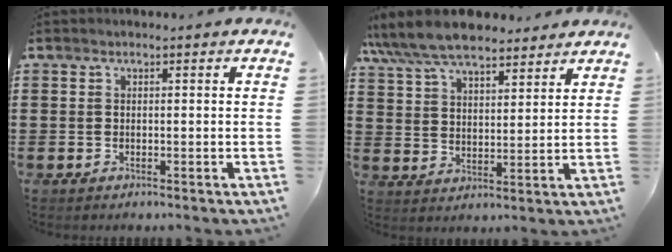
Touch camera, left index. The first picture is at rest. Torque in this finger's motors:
{"motor_torque": [1.94, -0.20, 1.06, 0.21]}